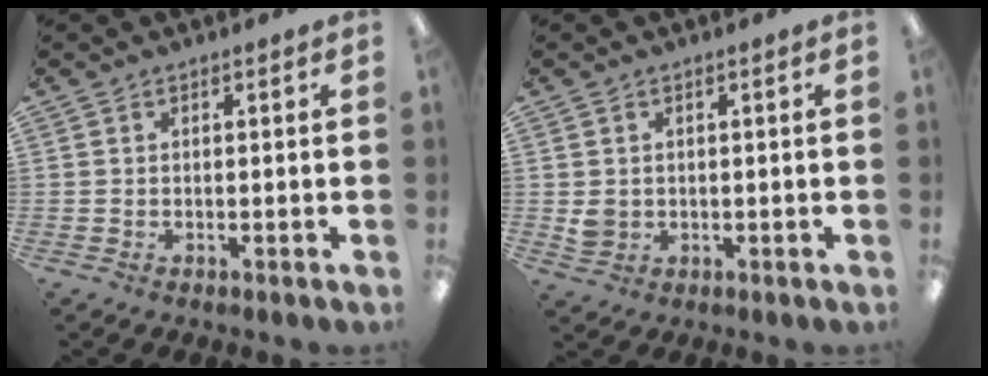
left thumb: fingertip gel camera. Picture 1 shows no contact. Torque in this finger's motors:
{"motor_torque": [0.00, 0.02, 0.00, -0.04, 0.00]}